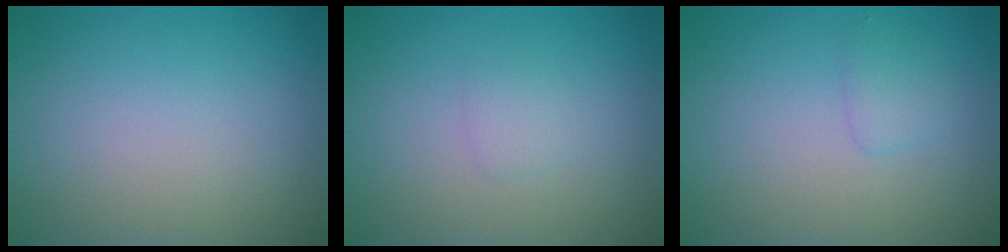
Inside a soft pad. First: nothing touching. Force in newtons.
{"total": 0.9, "press": 0.9, "slide": 0.0}
{"total": 1.1, "press": 1.1, "slide": 0.1}